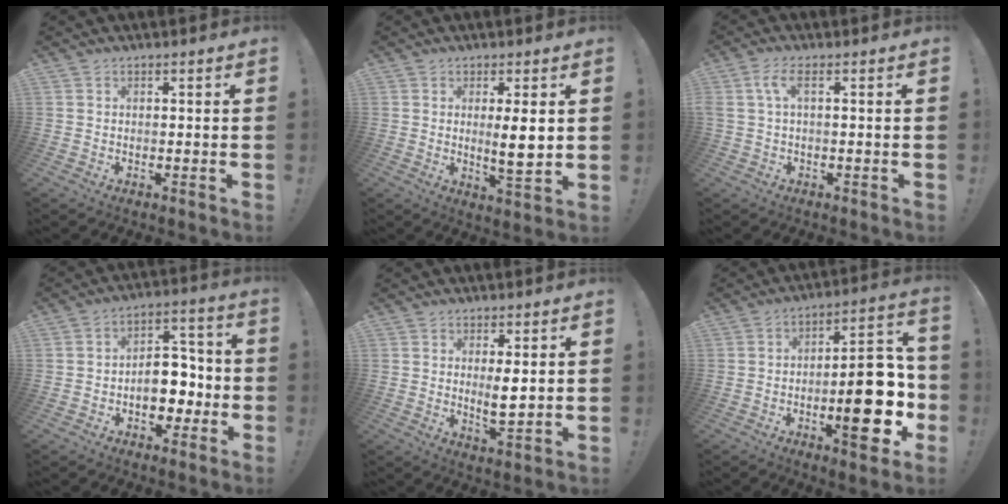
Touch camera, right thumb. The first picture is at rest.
{"total": 7.3, "force": [1.0, 0.9, 7.2], "torque": [-0.102, -0.017, 0.013]}
{"total": 4.5, "force": [0.8, 1.1, 4.2], "torque": [-0.095, -0.005, 0.011]}
{"total": 11.6, "force": [-3.3, 8.2, 7.5], "torque": [-0.100, 0.028, -0.050]}
{"total": 5.4, "force": [1.4, 1.4, 5.0], "torque": [-0.081, -0.017, 0.020]}
{"total": 20.4, "force": [-5.3, 8.0, 18.0], "torque": [-0.229, 0.028, -0.073]}